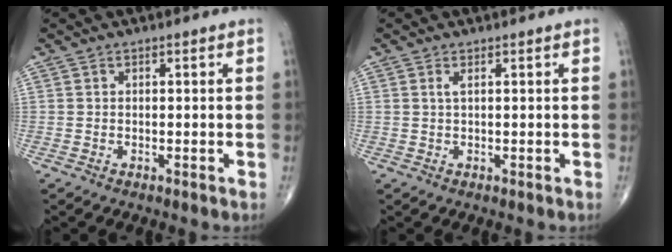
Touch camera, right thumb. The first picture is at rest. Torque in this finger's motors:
{"motor_torque": [0.08, 0.07, 0.29, 0.35, 0.04]}